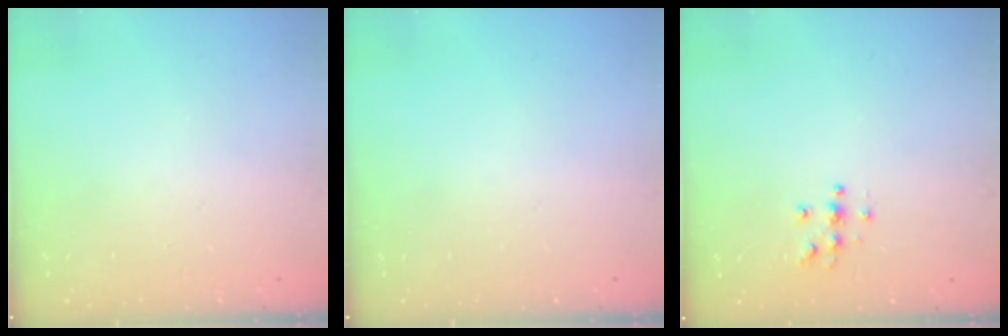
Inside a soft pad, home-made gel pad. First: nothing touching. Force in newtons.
{"total": 0.0}
{"total": 5.7, "press": 5.7, "slide": 0.5}